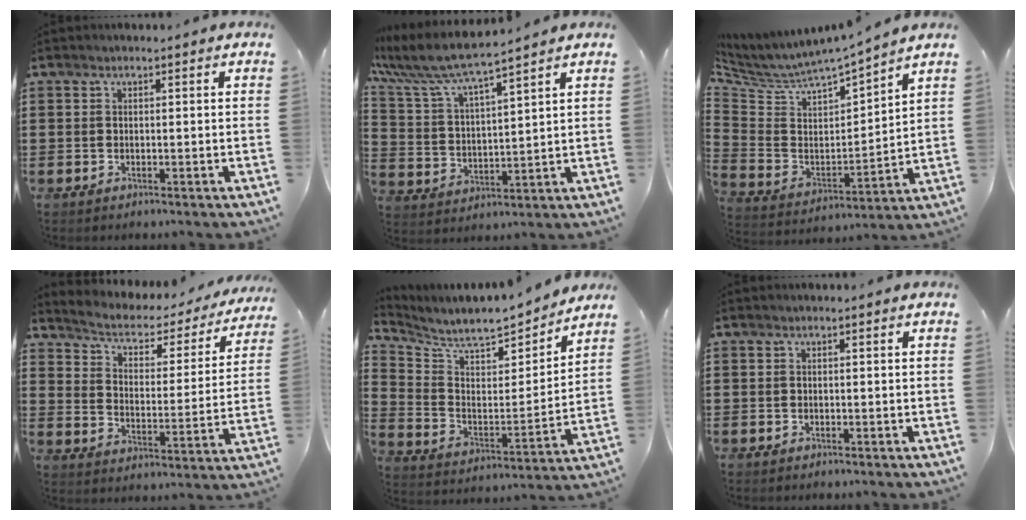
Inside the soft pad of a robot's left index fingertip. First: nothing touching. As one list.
[{"total": 6.7, "force": [6.0, 0.3, 3.0], "torque": [-0.086, -0.038, 0.100]}, {"total": 4.5, "force": [4.2, 1.0, 1.1], "torque": [-0.051, -0.046, 0.065]}, {"total": 3.1, "force": [2.3, 1.5, 1.4], "torque": [-0.045, -0.022, 0.027]}, {"total": 6.9, "force": [6.7, 0.8, 1.6], "torque": [-0.068, -0.057, 0.110]}, {"total": 0.0}]